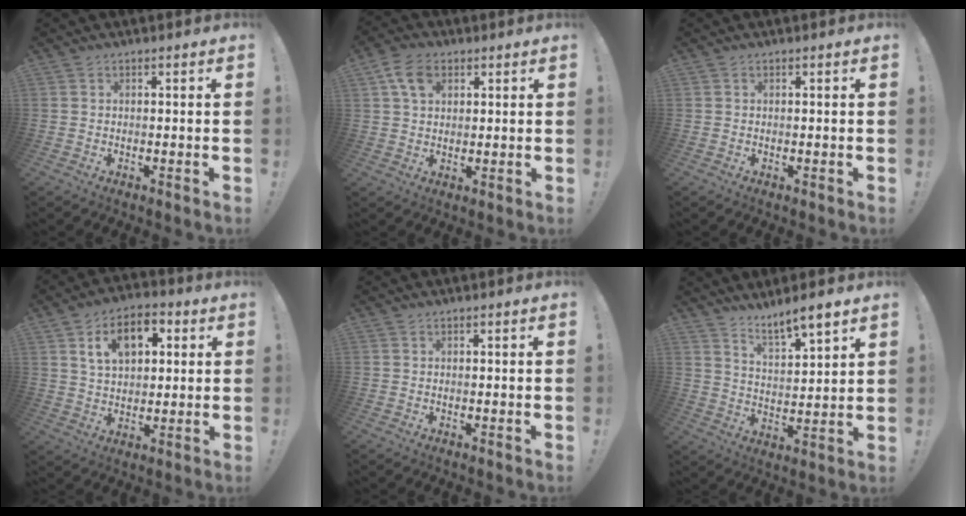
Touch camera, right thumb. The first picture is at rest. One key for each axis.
{"total": 8.4, "fx": 3.5, "fy": 5.9, "fz": 4.8, "tx": -0.069, "ty": -0.002, "tz": 0.069}
{"total": 0.0}
{"total": 12.4, "fx": 5.1, "fy": 8.0, "fz": 8.0, "tx": -0.120, "ty": -0.003, "tz": 0.091}
{"total": 0.0}
{"total": 7.8, "fx": 6.8, "fy": 1.2, "fz": 3.7, "tx": -0.051, "ty": -0.055, "tz": 0.118}